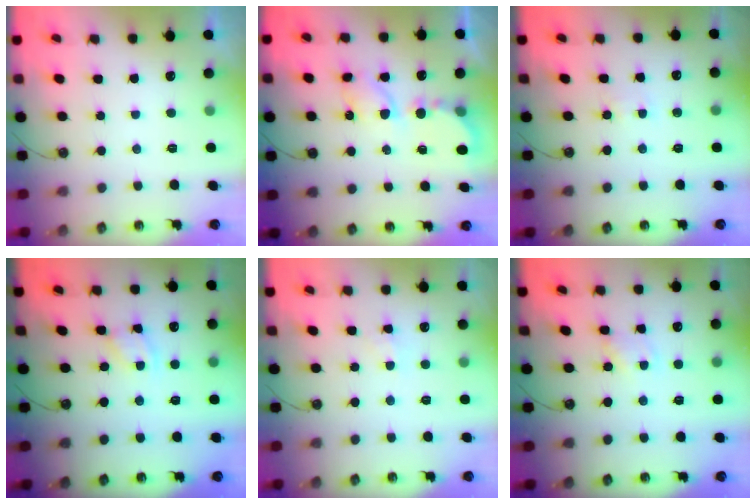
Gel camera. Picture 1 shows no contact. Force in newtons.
{"total": 6.7, "press": 6.7, "slide": 0.2}
{"total": 2.8, "press": 2.7, "slide": 0.4}
{"total": 2.2, "press": 2.2, "slide": 0.3}
{"total": 2.0, "press": 2.0, "slide": 0.3}
{"total": 2.6, "press": 2.5, "slide": 0.4}